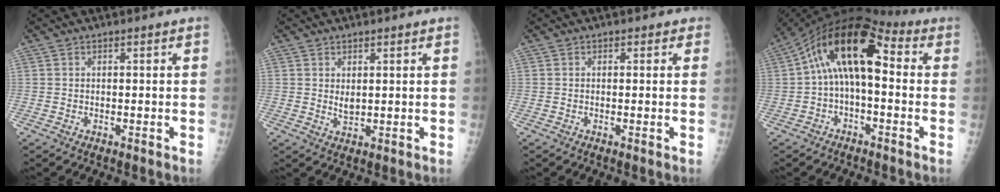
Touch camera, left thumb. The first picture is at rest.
{"total": 2.3, "force": [0.8, 1.3, 1.7], "torque": [-0.021, -0.010, 0.017]}
{"total": 1.0, "force": [0.5, 0.8, 0.4], "torque": [0.011, 0.001, -0.002]}
{"total": 14.4, "force": [1.4, 7.3, 12.4], "torque": [-0.194, 0.046, 0.012]}